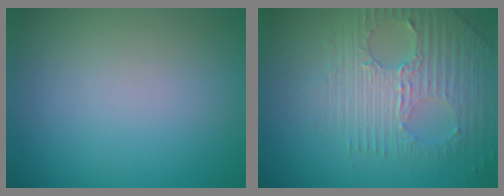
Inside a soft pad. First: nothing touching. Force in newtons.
{"total": 7.1, "press": 4.7, "slide": 5.3}